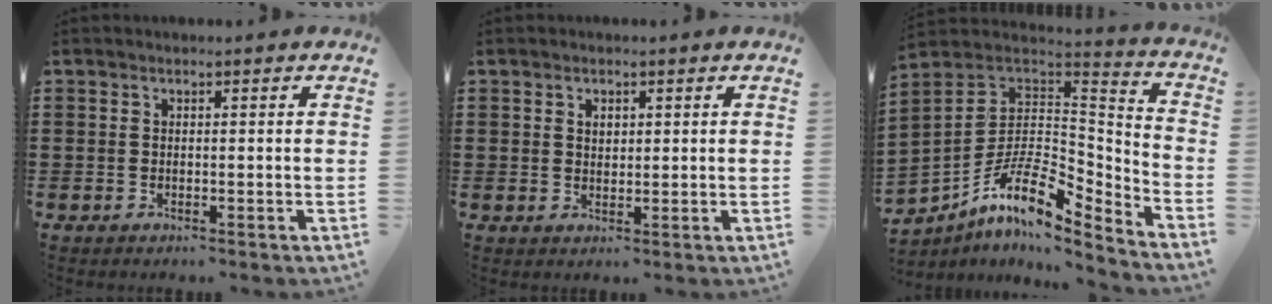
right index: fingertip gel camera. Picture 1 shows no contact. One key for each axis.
{"total": 1.4, "fx": 0.7, "fy": 1.0, "fz": 0.7, "tx": -0.016, "ty": 0.005, "tz": 0.013}
{"total": 10.6, "fx": -5.4, "fy": 4.4, "fz": 8.0, "tx": -0.165, "ty": -0.011, "tz": -0.106}